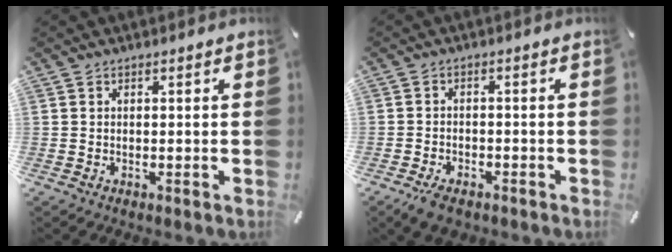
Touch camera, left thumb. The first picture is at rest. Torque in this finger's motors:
{"motor_torque": [-0.20, -0.14, 0.04, 0.06, 0.07]}